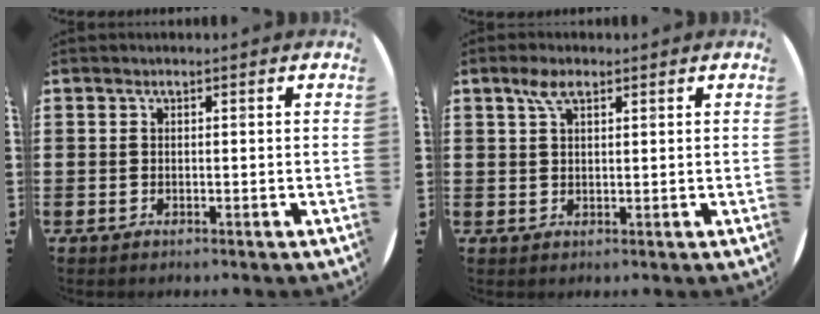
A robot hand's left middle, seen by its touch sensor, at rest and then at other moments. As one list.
[{"total": 3.1, "force": [1.8, 1.1, 2.2], "torque": [-0.048, 0.008, 0.032]}]